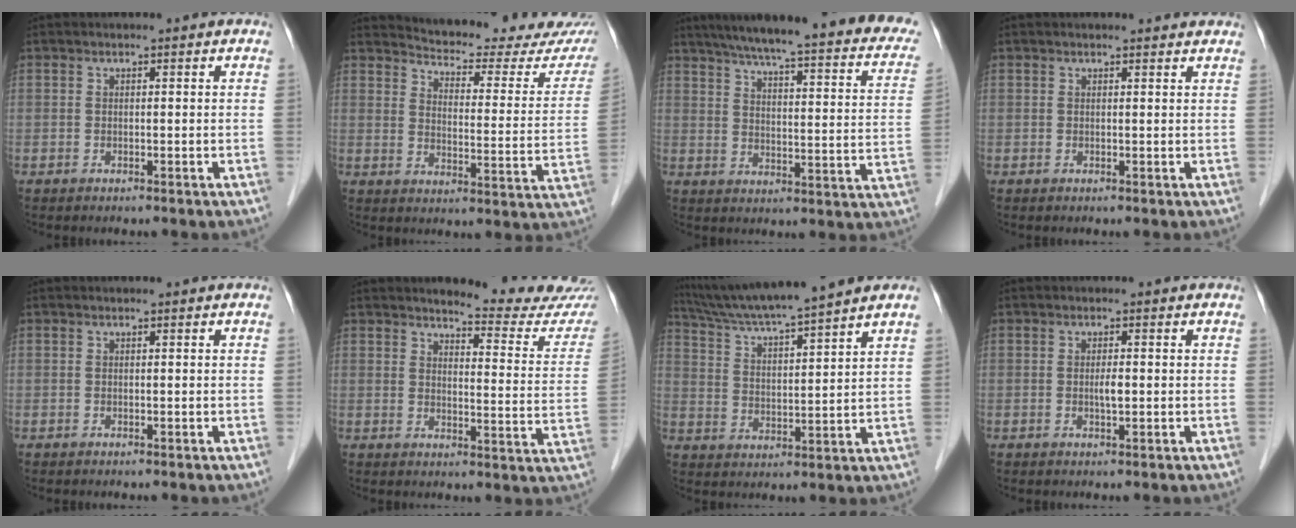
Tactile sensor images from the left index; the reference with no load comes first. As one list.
[{"total": 20.4, "force": [19.5, 2.6, 5.6], "torque": [-0.071, -0.075, 0.226]}, {"total": 28.9, "force": [24.0, 3.8, 15.6], "torque": [-0.221, -0.029, 0.289]}, {"total": 3.4, "force": [3.3, 0.5, 0.7], "torque": [-0.011, 0.008, 0.028]}, {"total": 0.0}, {"total": 13.7, "force": [13.4, 0.0, 2.8], "torque": [-0.028, -0.090, 0.140]}, {"total": 13.8, "force": [12.2, -1.2, 6.4], "torque": [-0.118, 0.017, 0.199]}, {"total": 1.5, "force": [-0.1, 0.3, 1.5], "torque": [-0.027, 0.000, -0.002]}]